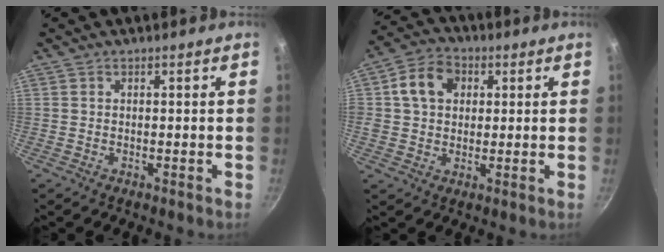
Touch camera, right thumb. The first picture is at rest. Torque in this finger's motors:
{"motor_torque": [-0.27, 0.87, 1.07, 0.88, 0.18]}